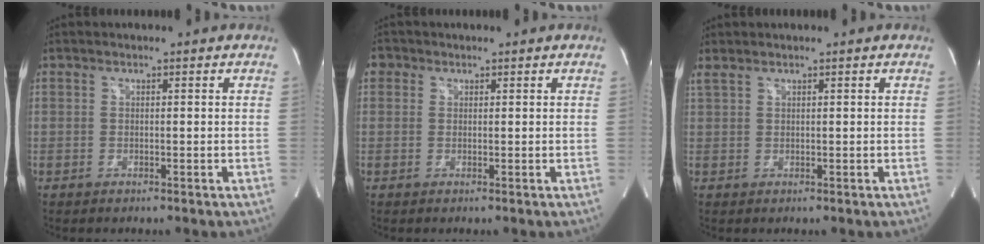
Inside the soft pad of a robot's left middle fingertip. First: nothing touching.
{"total": 1.7, "force": [0.7, 1.6, 0.3], "torque": [0.005, 0.007, 0.008]}
{"total": 1.2, "force": [1.2, 0.2, 0.4], "torque": [-0.023, 0.016, 0.033]}